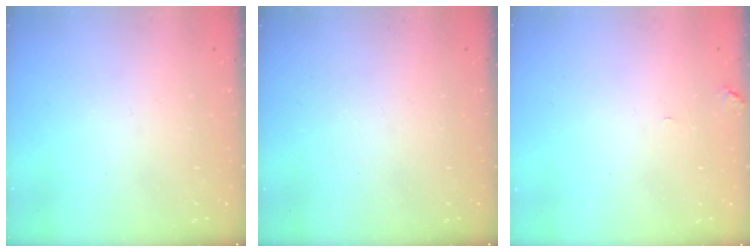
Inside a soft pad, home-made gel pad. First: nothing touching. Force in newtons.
{"total": 0.0}
{"total": 0.0}